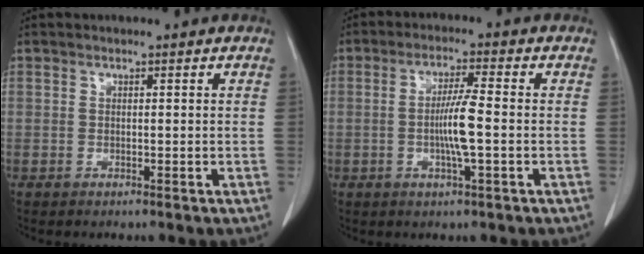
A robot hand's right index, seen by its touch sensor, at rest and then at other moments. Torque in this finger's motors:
{"motor_torque": [1.13, 0.21, 0.56, 0.06]}